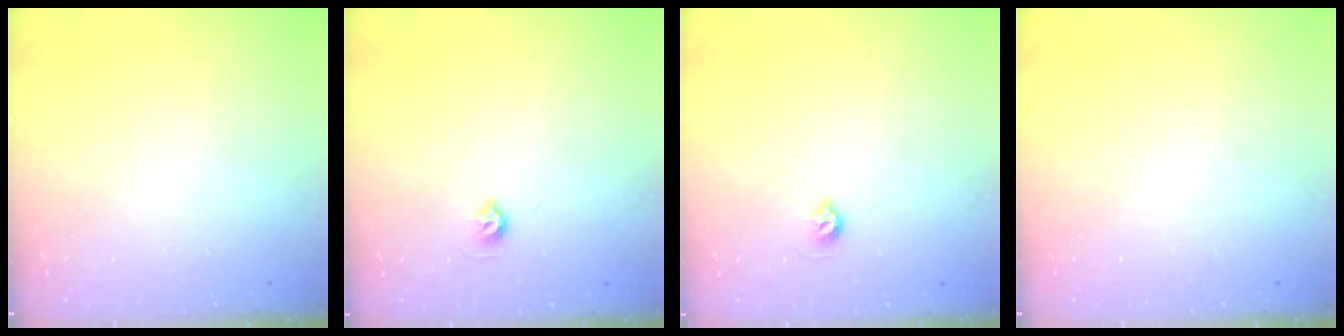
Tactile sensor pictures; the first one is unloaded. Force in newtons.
{"total": 4.5, "press": 4.5, "slide": 0.7}
{"total": 4.5, "press": 4.5, "slide": 0.7}
{"total": 0.0}